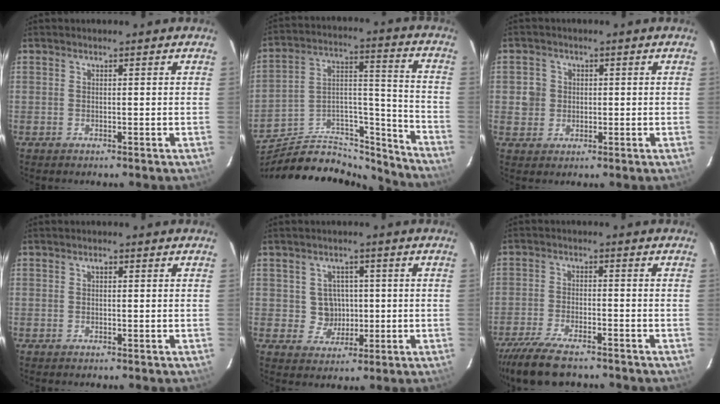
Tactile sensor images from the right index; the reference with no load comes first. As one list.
[{"total": 22.9, "force": [-19.7, 9.1, 7.6], "torque": [-0.130, 0.069, -0.284]}, {"total": 3.7, "force": [0.1, 3.6, 0.6], "torque": [-0.006, 0.017, 0.005]}, {"total": 0.6, "force": [0.1, 0.4, 0.4], "torque": [-0.006, 0.004, 0.001]}, {"total": 4.8, "force": [0.2, 4.7, 0.6], "torque": [-0.019, 0.017, 0.014]}, {"total": 11.7, "force": [-9.7, 3.0, 5.7], "torque": [-0.137, -0.030, -0.169]}]